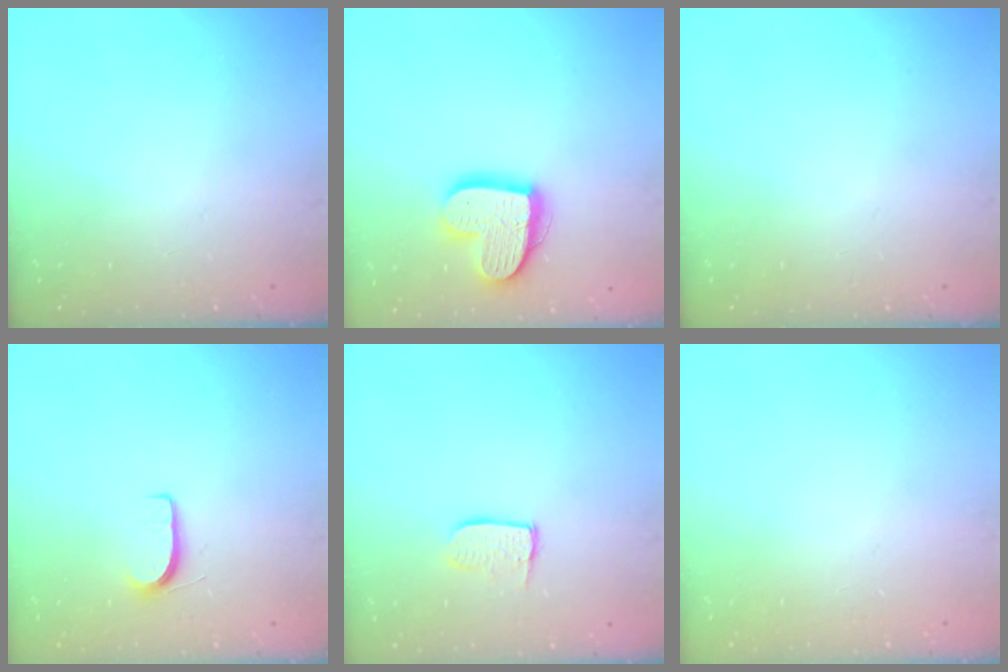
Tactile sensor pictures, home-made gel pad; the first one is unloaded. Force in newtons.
{"total": 16.1, "press": 16.1, "slide": 1.3}
{"total": 0.0}
{"total": 5.8, "press": 5.8, "slide": 0.6}
{"total": 6.7, "press": 6.7, "slide": 0.2}
{"total": 0.0}